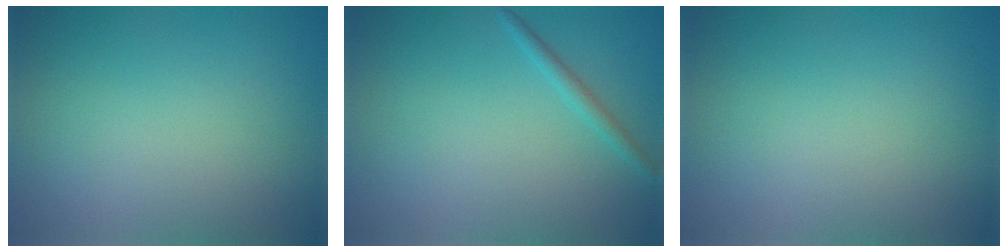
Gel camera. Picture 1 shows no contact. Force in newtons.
{"total": 1.1, "press": 1.1, "slide": 0.0}
{"total": 0.0}